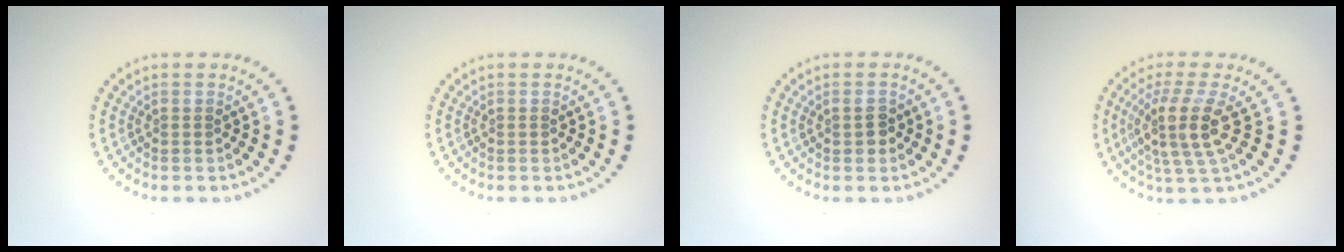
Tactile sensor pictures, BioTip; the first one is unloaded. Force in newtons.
{"total": 0.0}
{"total": 1.5, "press": 1.5, "slide": 0.1}
{"total": 4.0, "press": 3.1, "slide": 2.5}